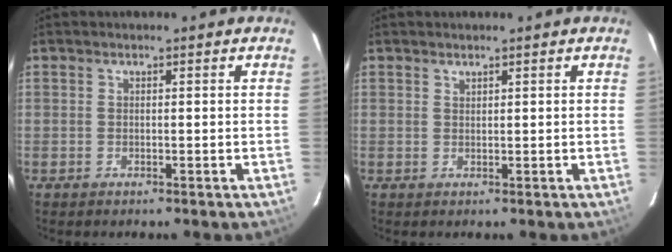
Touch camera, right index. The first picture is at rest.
{"total": 0.6, "force": [0.6, 0.1, 0.1], "torque": [-0.001, 0.001, 0.013]}